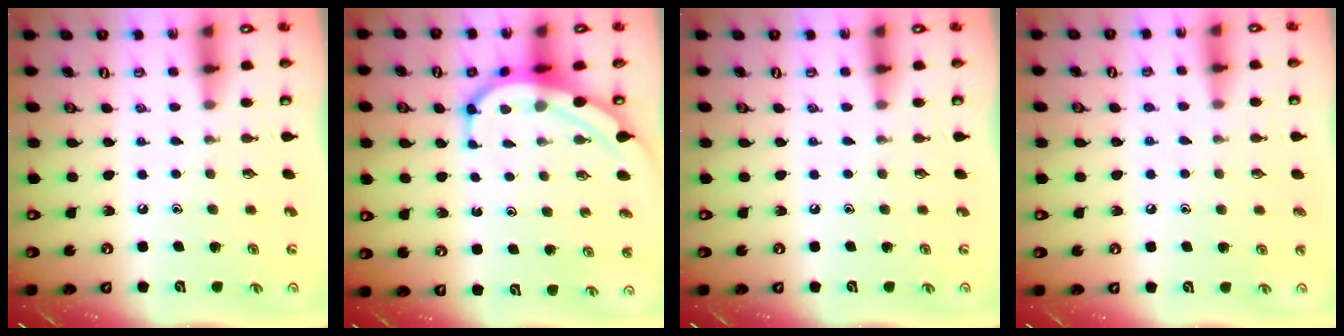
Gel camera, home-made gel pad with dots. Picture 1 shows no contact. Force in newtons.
{"total": 7.7, "press": 7.7, "slide": 0.8}
{"total": 0.0}
{"total": 3.8, "press": 3.8, "slide": 0.4}